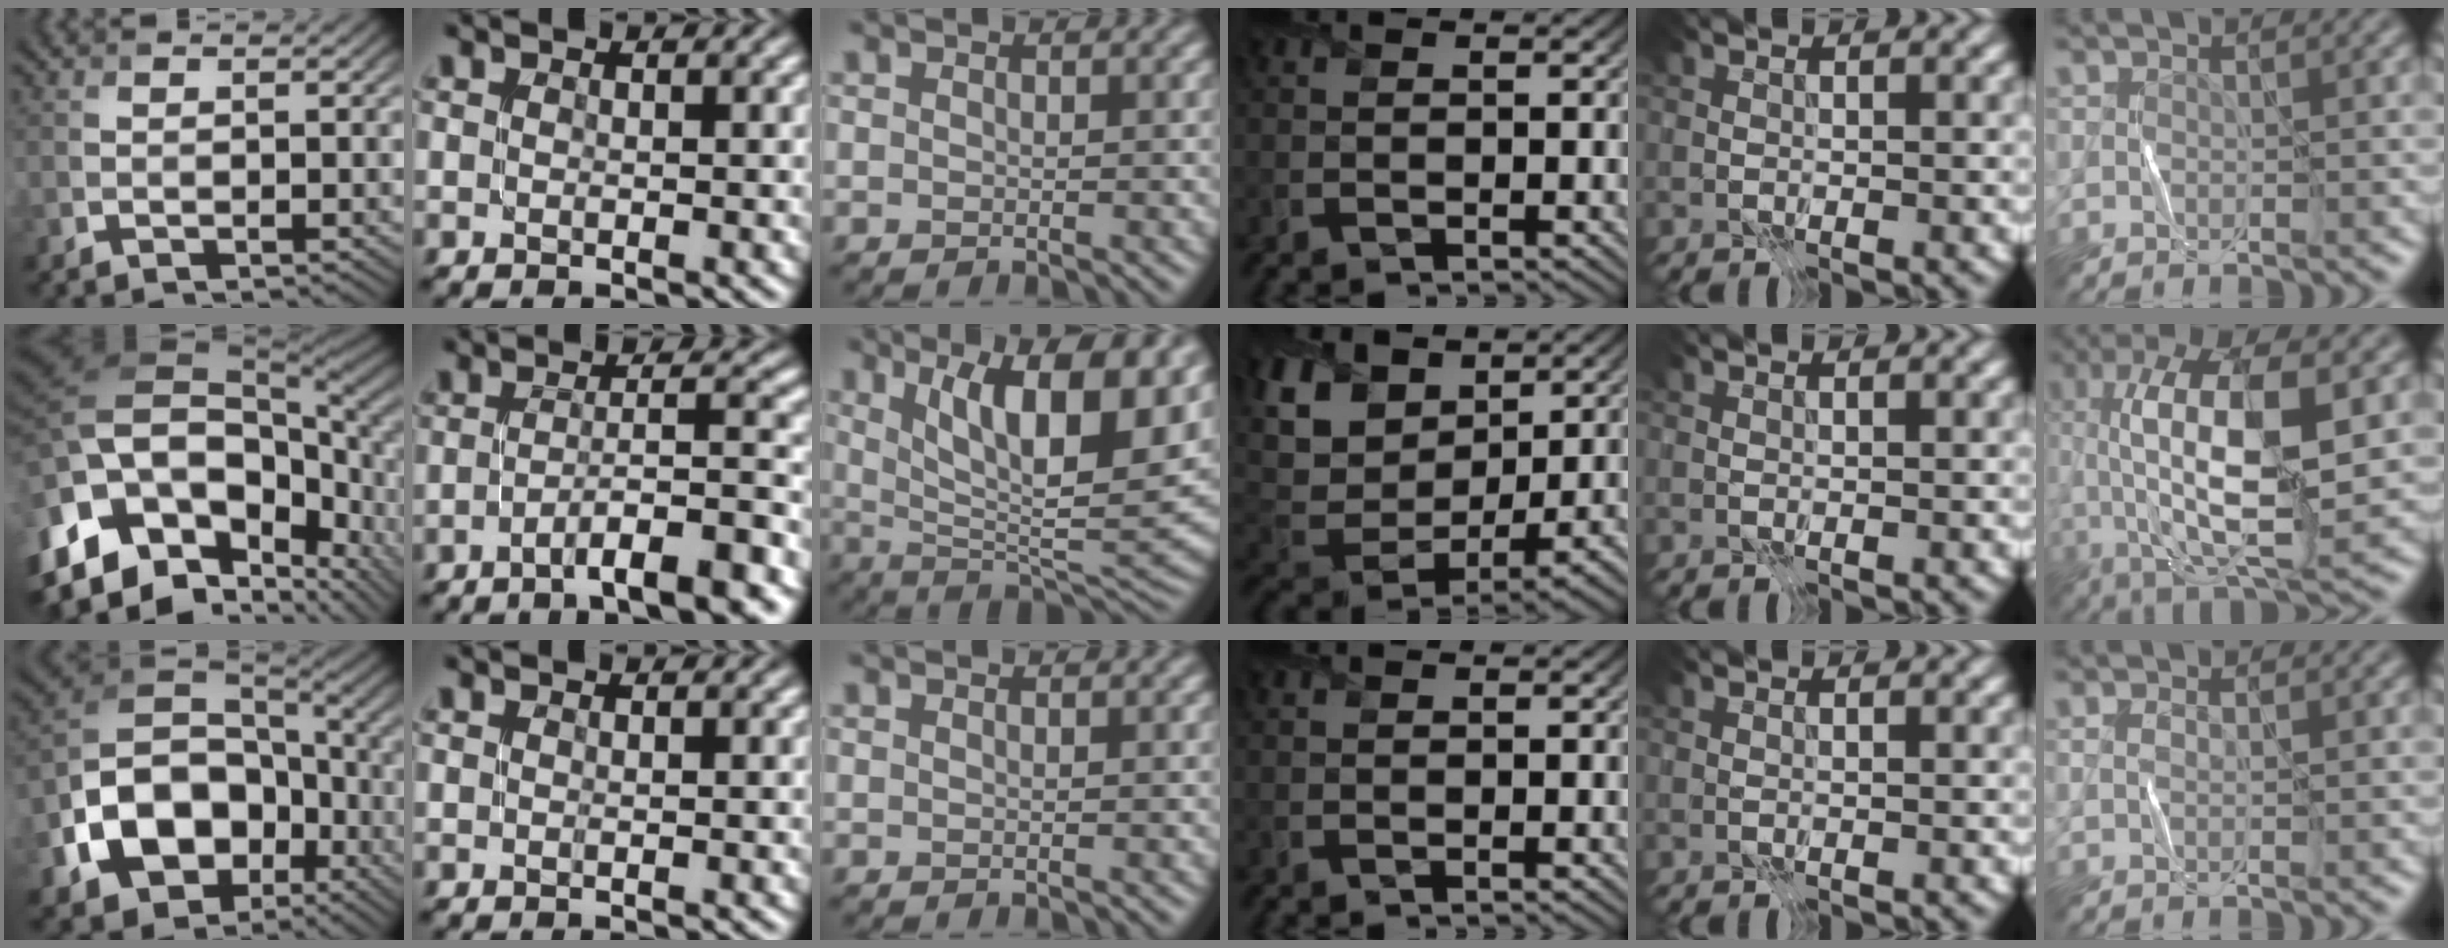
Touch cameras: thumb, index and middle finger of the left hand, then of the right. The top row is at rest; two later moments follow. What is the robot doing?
{"motion": "fold", "object": "shorts"}